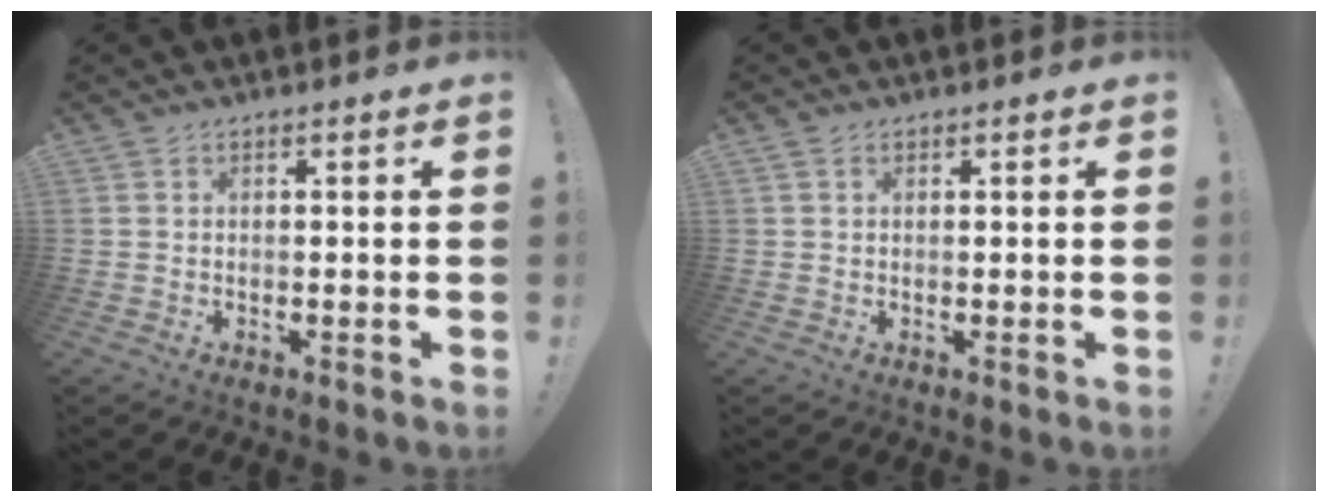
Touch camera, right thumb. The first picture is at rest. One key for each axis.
{"total": 0.7, "fx": 0.4, "fy": 0.6, "fz": 0.1, "tx": 0.001, "ty": -0.001, "tz": 0.008}